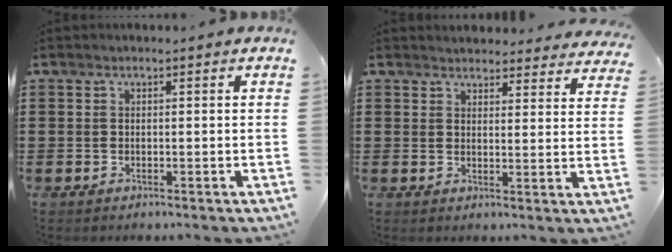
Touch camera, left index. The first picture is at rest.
{"total": 3.4, "force": [3.4, 0.3, 0.1], "torque": [-0.006, -0.016, 0.061]}